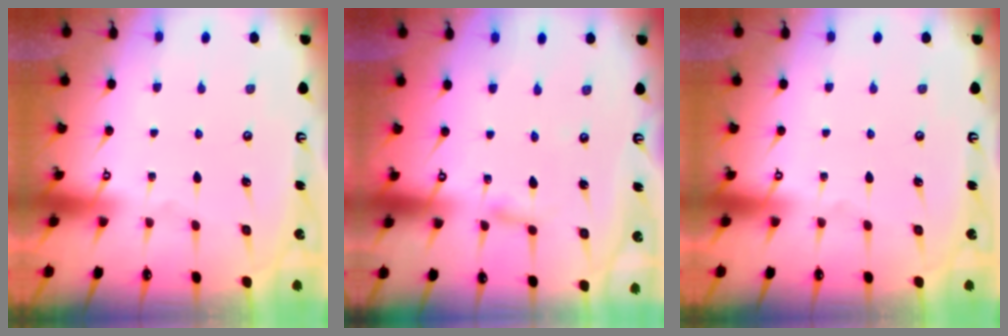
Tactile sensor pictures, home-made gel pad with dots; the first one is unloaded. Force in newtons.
{"total": 2.7, "press": 2.7, "slide": 0.2}
{"total": 0.0}